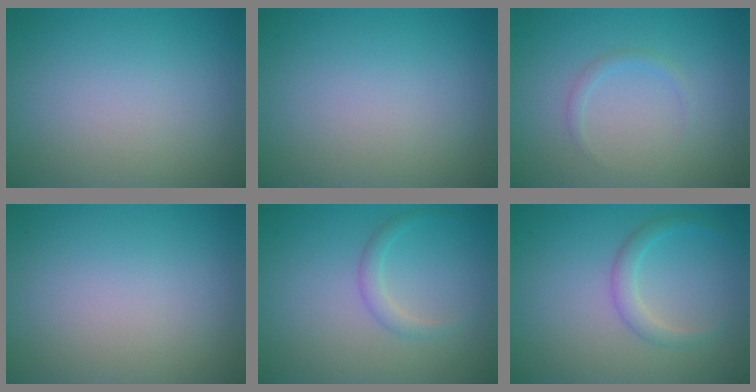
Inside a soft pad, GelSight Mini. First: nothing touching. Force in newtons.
{"total": 0.0}
{"total": 0.8, "press": 0.8, "slide": 0.0}
{"total": 0.0}
{"total": 1.4, "press": 1.3, "slide": 0.1}
{"total": 1.8, "press": 1.8, "slide": 0.0}